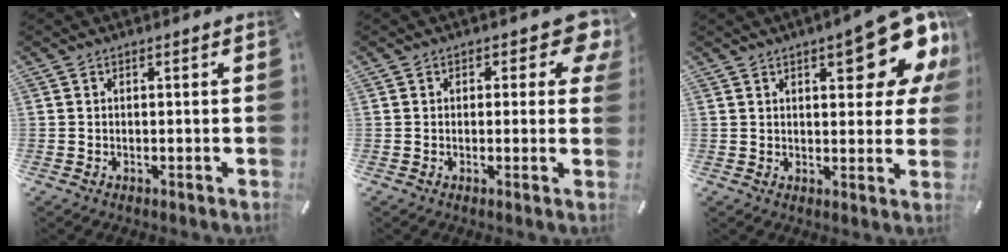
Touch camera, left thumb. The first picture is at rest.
{"total": 6.1, "force": [2.9, 3.4, 4.1], "torque": [-0.038, -0.012, 0.044]}
{"total": 16.2, "force": [8.2, 6.0, 12.6], "torque": [-0.150, -0.048, 0.127]}